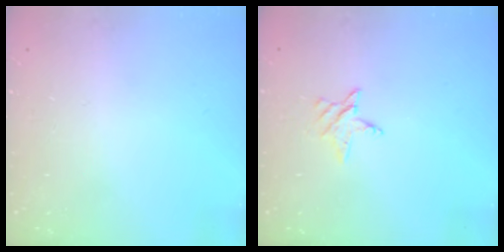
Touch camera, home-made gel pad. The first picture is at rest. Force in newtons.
{"total": 2.7, "press": 2.7, "slide": 0.2}